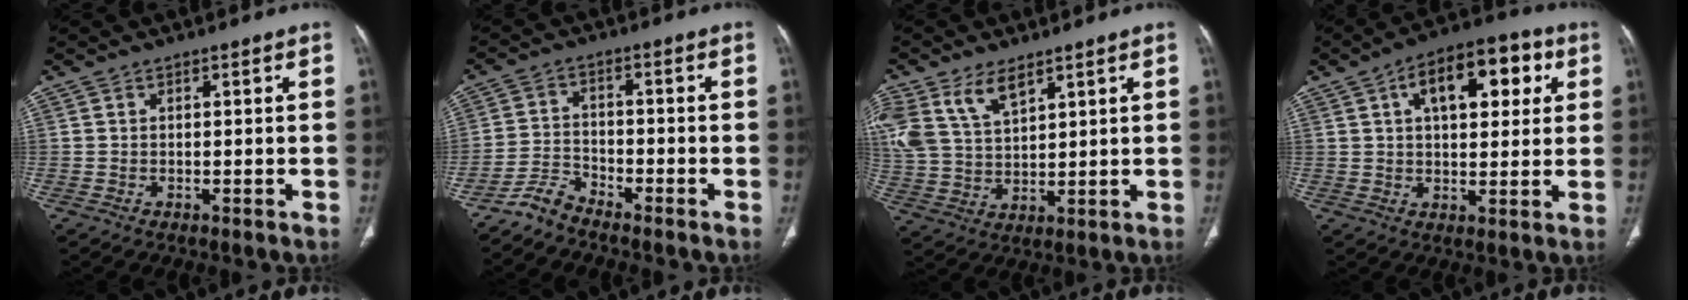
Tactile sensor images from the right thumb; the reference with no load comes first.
{"total": 4.2, "force": [-4.1, 0.8, 0.5], "torque": [-0.013, 0.018, -0.087]}
{"total": 11.9, "force": [6.7, 6.5, 7.3], "torque": [-0.146, -0.012, 0.144]}
{"total": 15.0, "force": [5.2, 7.8, 11.7], "torque": [-0.135, 0.015, 0.074]}